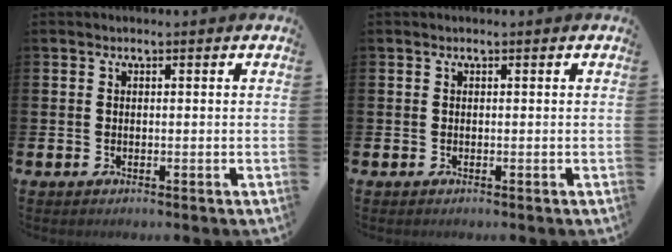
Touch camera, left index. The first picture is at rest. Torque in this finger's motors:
{"motor_torque": [0.00, 0.00, 0.00, 0.00]}